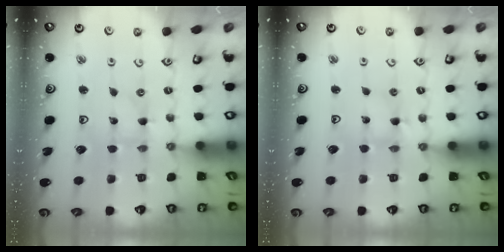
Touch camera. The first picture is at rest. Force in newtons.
{"total": 2.6, "press": 2.6, "slide": 0.3}